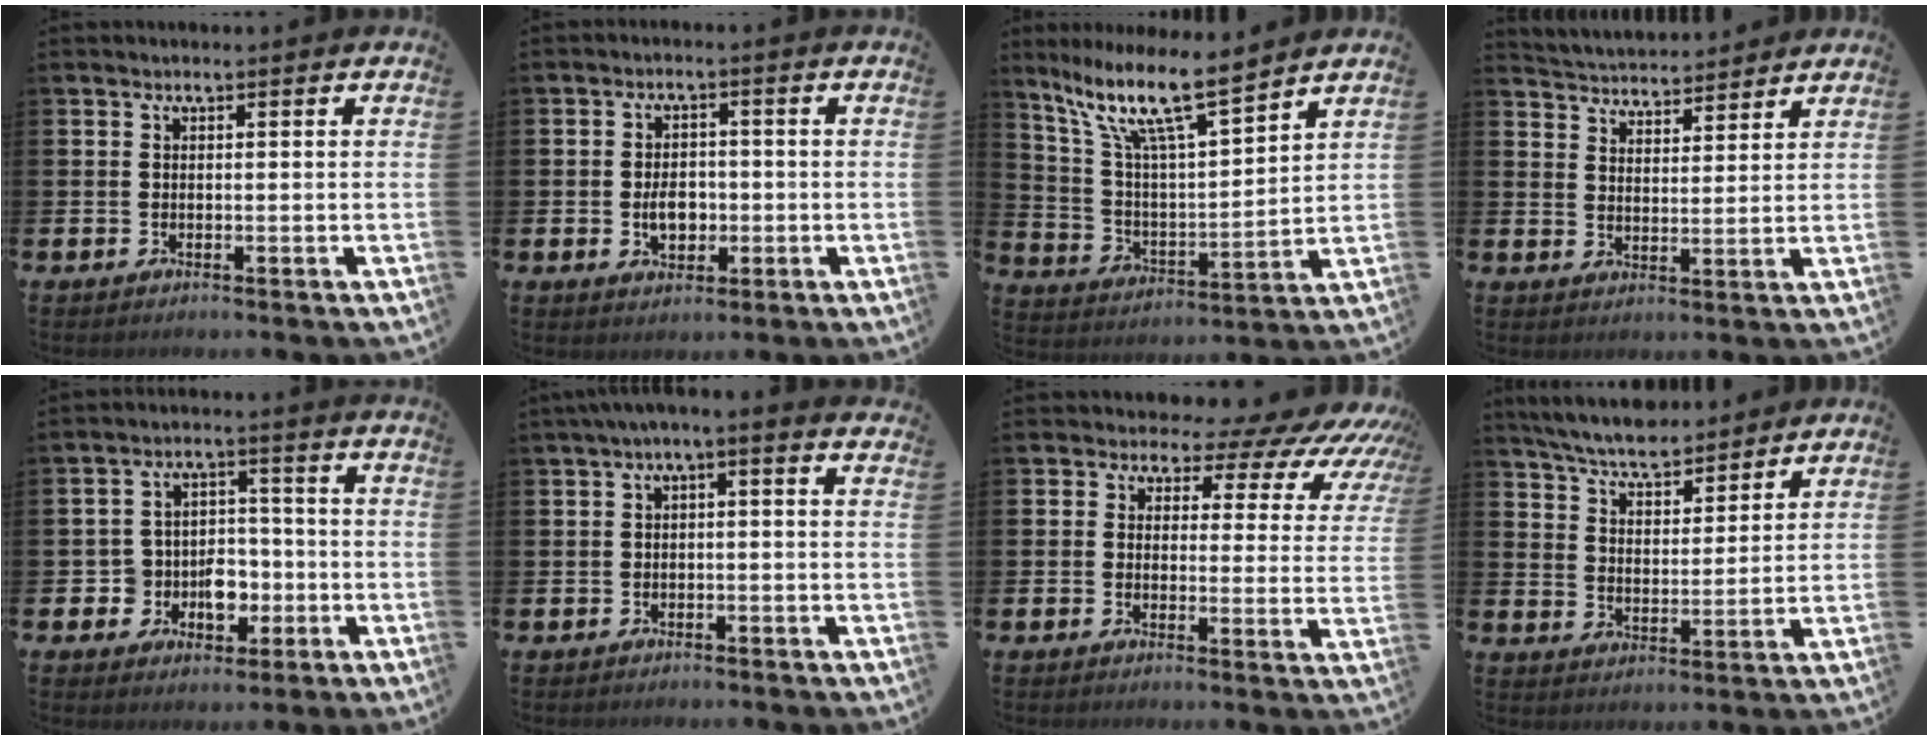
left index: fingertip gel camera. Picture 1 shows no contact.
{"total": 4.0, "force": [-0.7, 2.8, 2.7], "torque": [-0.036, -0.002, -0.019]}
{"total": 12.4, "force": [9.5, 2.6, 7.5], "torque": [-0.170, -0.042, 0.161]}
{"total": 4.6, "force": [4.5, 0.7, -0.5], "torque": [-0.013, -0.029, 0.081]}
{"total": 5.9, "force": [-1.9, 5.2, 2.1], "torque": [-0.040, 0.011, -0.037]}
{"total": 1.4, "force": [-0.9, 0.1, 1.1], "torque": [-0.019, 0.003, -0.018]}
{"total": 4.6, "force": [3.2, 2.9, 1.5], "torque": [-0.027, -0.042, 0.040]}
{"total": 6.6, "force": [6.3, 1.2, 1.8], "torque": [-0.062, -0.030, 0.112]}